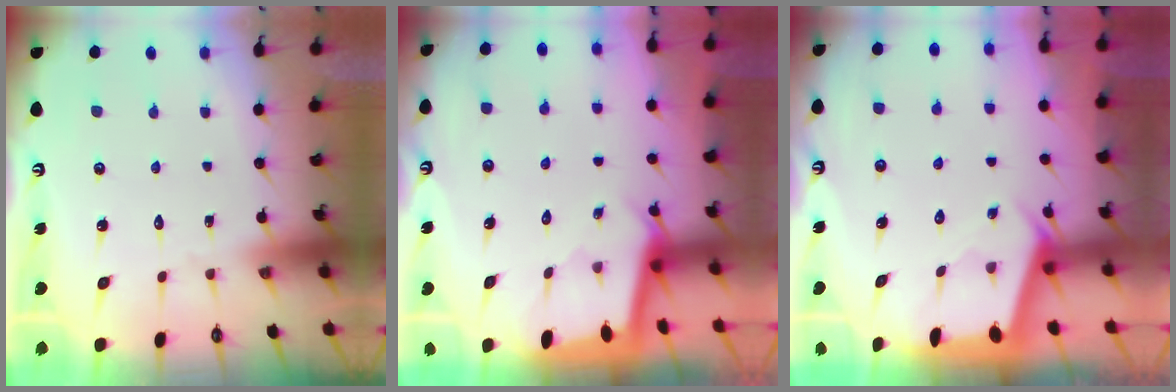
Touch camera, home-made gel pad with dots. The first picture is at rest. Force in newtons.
{"total": 2.1, "press": 2.1, "slide": 0.2}
{"total": 2.5, "press": 2.4, "slide": 0.3}